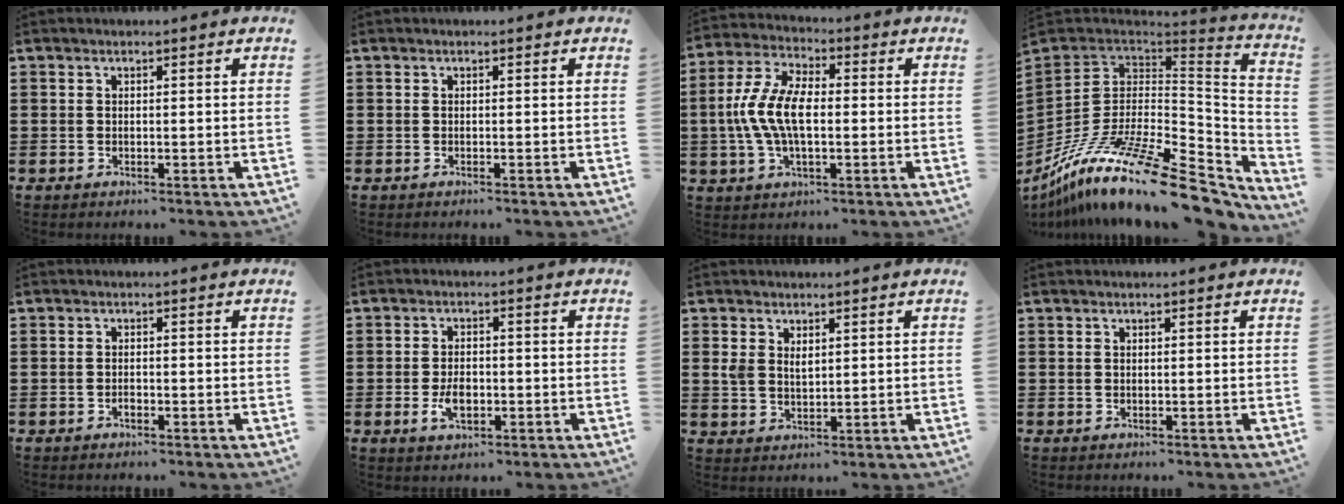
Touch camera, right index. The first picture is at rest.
{"total": 0.0}
{"total": 9.3, "force": [-0.9, 4.5, 8.1], "torque": [-0.191, -0.003, -0.026]}
{"total": 20.4, "force": [-13.0, 6.4, 14.4], "torque": [-0.275, 0.036, -0.228]}
{"total": 1.0, "force": [-0.7, 0.5, 0.6], "torque": [-0.014, -0.002, -0.012]}
{"total": 4.0, "force": [-1.1, 2.3, 3.1], "torque": [-0.063, -0.001, -0.020]}
{"total": 2.6, "force": [1.2, 1.8, 1.5], "torque": [-0.026, 0.003, 0.021]}
{"total": 0.0}